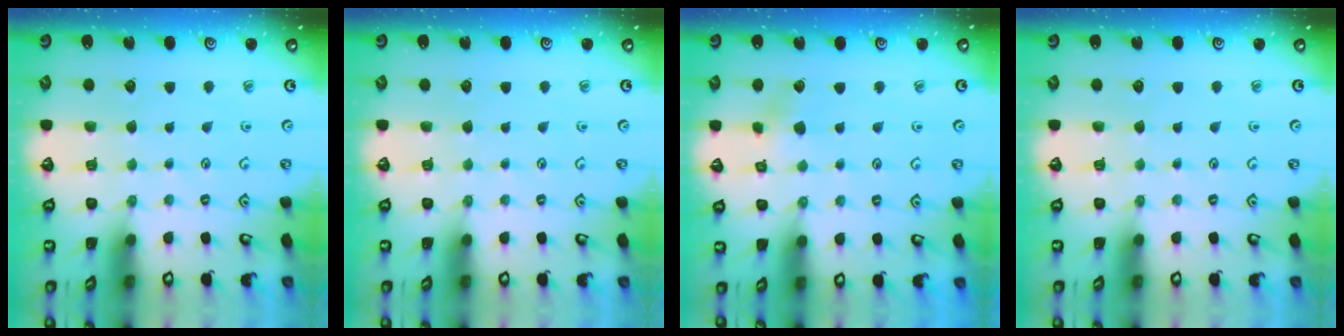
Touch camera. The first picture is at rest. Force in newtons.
{"total": 0.0}
{"total": 3.6, "press": 3.6, "slide": 0.4}
{"total": 0.0}